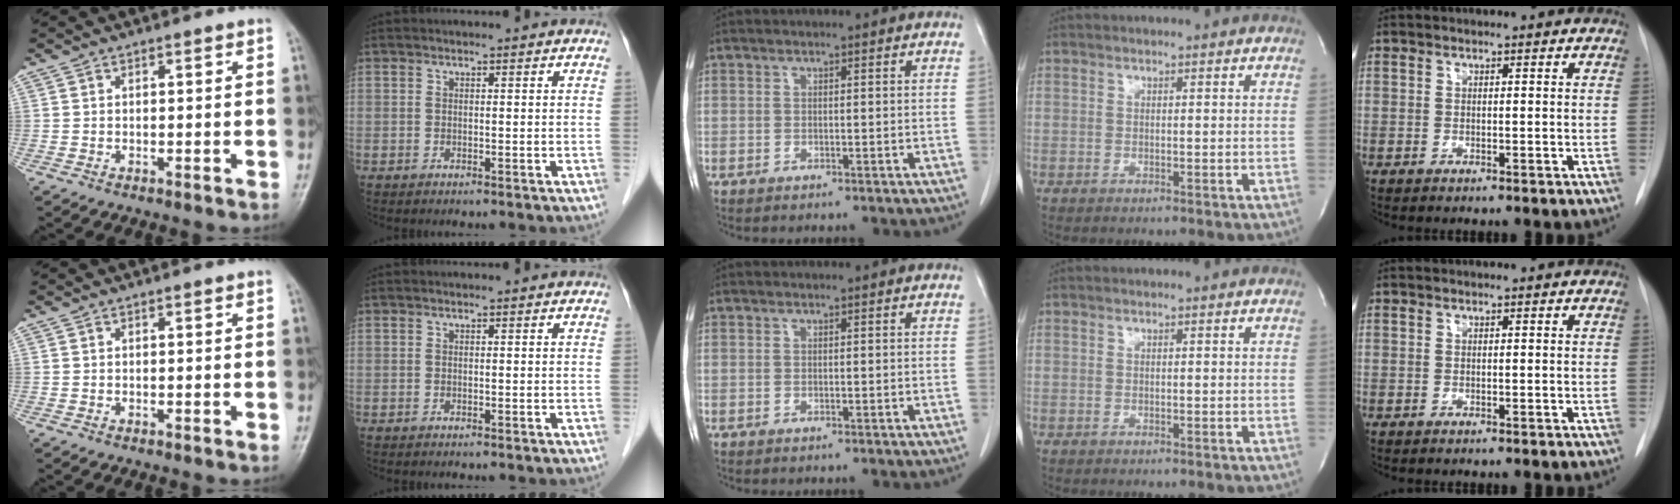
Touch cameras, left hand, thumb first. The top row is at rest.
{}